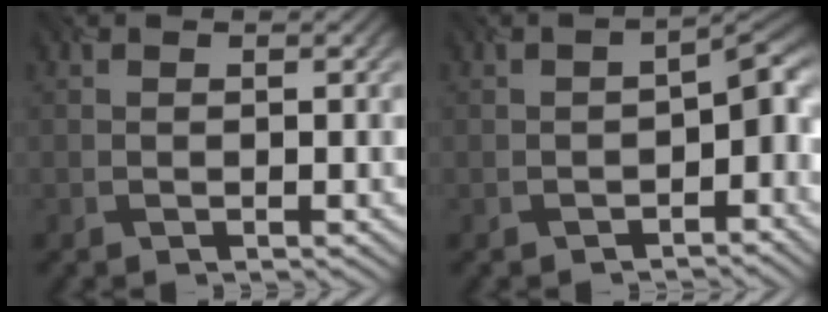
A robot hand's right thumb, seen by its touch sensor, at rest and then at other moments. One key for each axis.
{"total": 4.5, "fx": -2.2, "fy": 2.1, "fz": 3.3, "tx": -0.039, "ty": -0.007, "tz": -0.033}